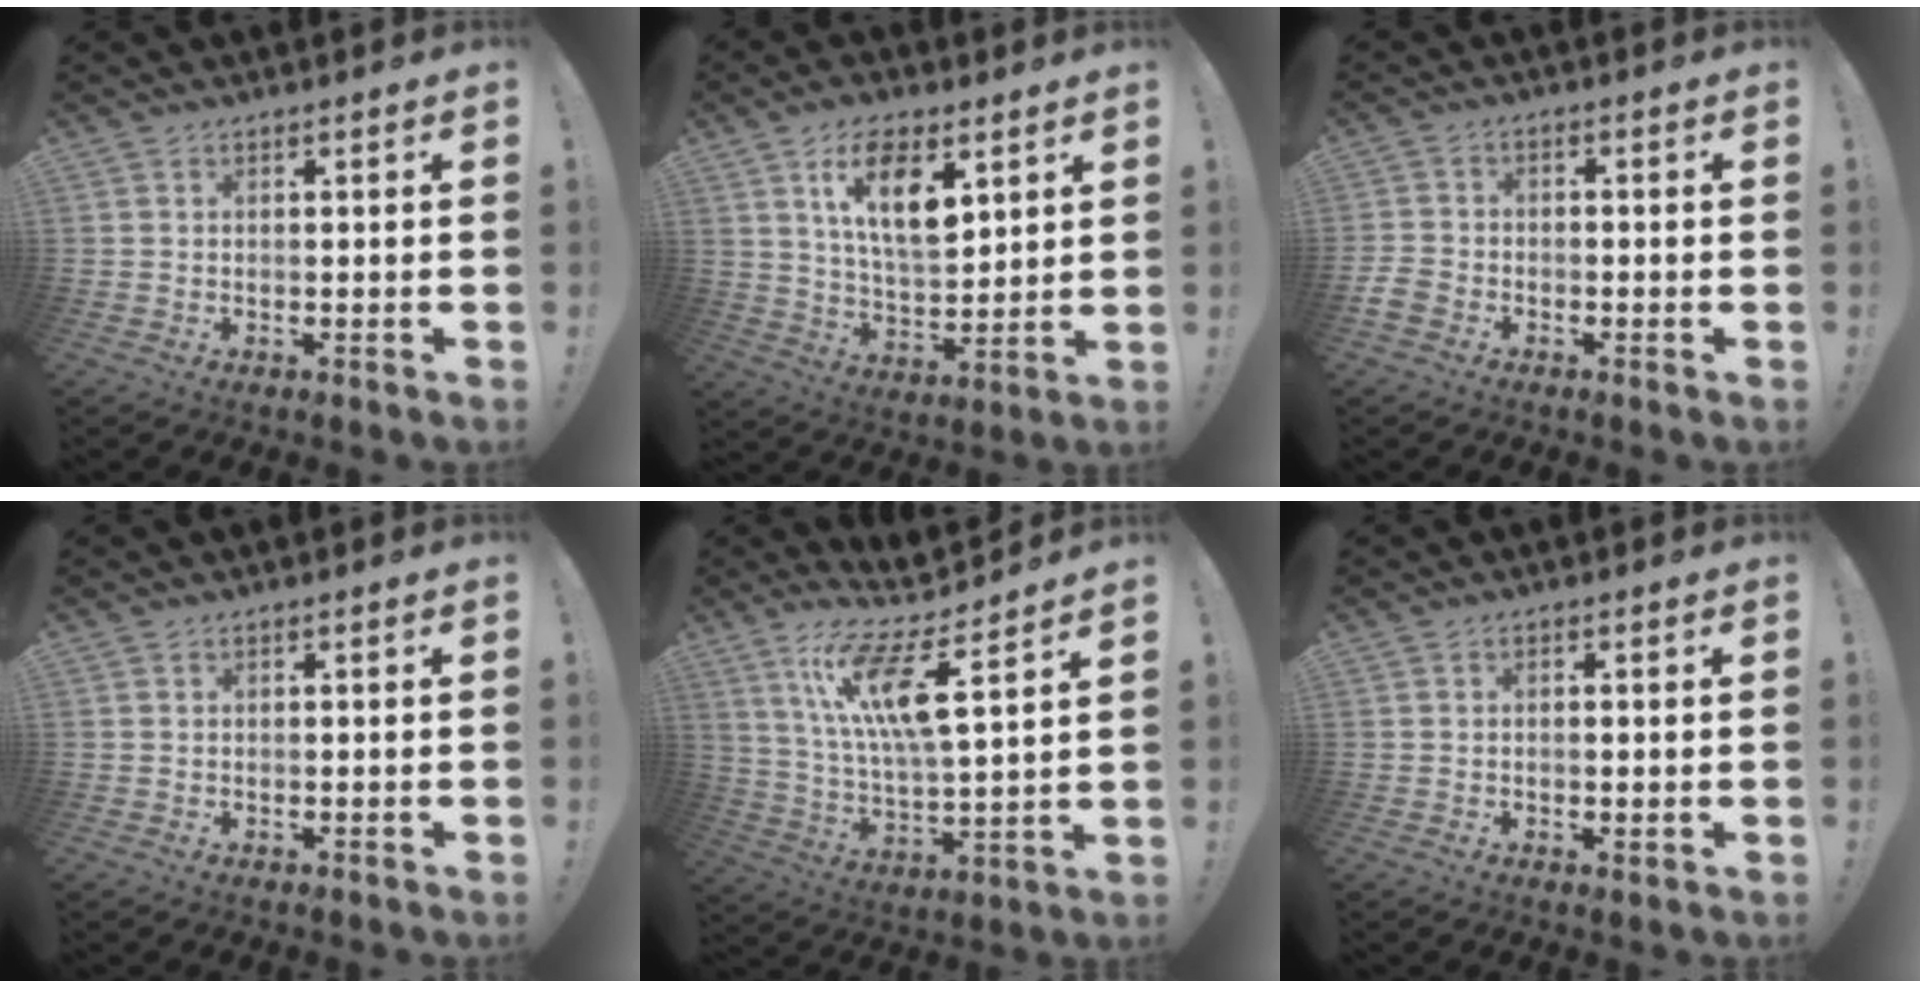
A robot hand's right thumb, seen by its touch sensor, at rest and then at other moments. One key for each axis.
{"total": 13.5, "fx": 6.1, "fy": 6.3, "fz": 10.2, "tx": -0.163, "ty": -0.017, "tz": 0.108}
{"total": 4.6, "fx": -2.8, "fy": 3.1, "fz": 2.0, "tx": -0.059, "ty": 0.006, "tz": -0.052}
{"total": 0.0}
{"total": 15.4, "fx": 9.0, "fy": 2.2, "fz": 12.3, "tx": -0.242, "ty": -0.056, "tz": 0.141}
{"total": 1.0, "fx": -0.2, "fy": 0.4, "fz": 0.8, "tx": -0.011, "ty": 0.000, "tz": -0.004}